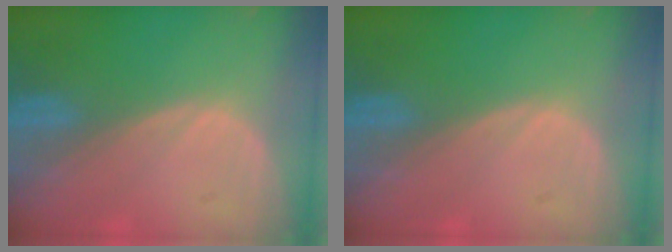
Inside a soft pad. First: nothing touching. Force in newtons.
{"total": 0.0}